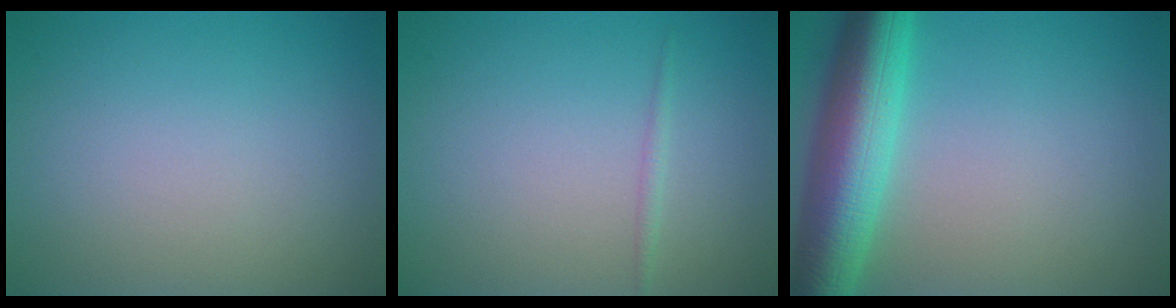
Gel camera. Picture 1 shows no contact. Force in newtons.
{"total": 0.7, "press": 0.7, "slide": 0.1}
{"total": 8.7, "press": 8.7, "slide": 0.3}